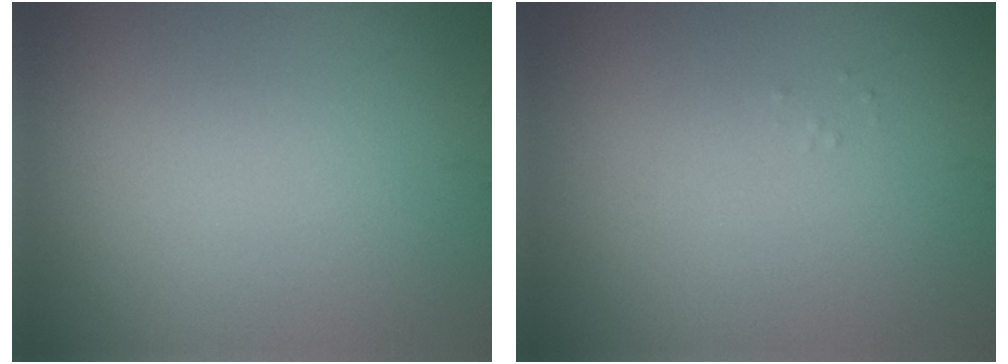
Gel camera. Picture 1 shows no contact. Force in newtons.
{"total": 0.0}